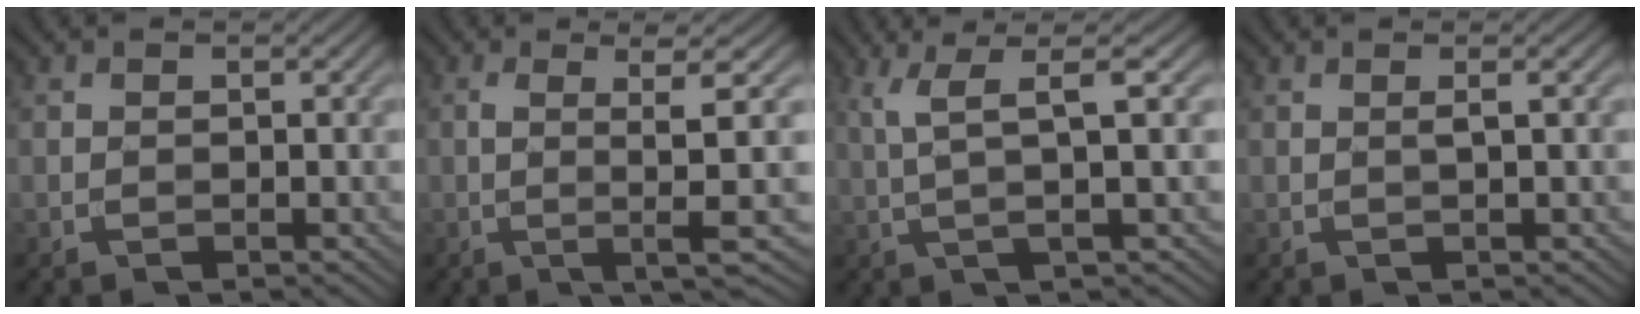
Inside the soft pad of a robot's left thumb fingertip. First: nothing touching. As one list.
[{"total": 6.1, "force": [0.0, 0.3, 6.1], "torque": [-0.115, 0.007, -0.003]}, {"total": 6.1, "force": [2.3, 0.7, 5.6], "torque": [-0.111, 0.020, 0.046]}, {"total": 1.4, "force": [0.3, 0.1, 1.4], "torque": [-0.028, 0.008, 0.000]}]